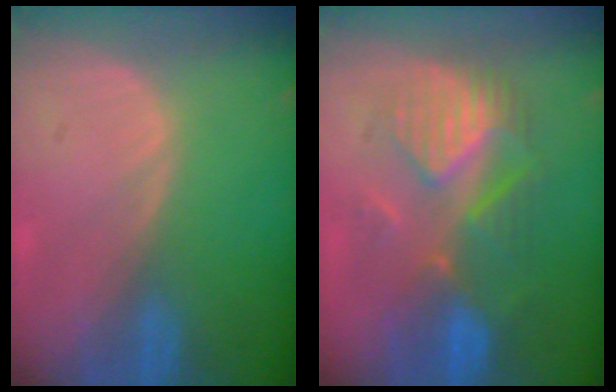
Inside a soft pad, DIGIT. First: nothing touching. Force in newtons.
{"total": 8.6, "press": 8.6, "slide": 0.3}